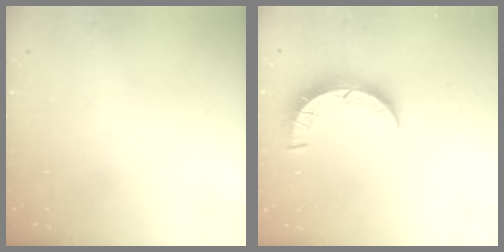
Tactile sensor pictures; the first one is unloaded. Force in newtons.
{"total": 7.1, "press": 7.0, "slide": 0.8}